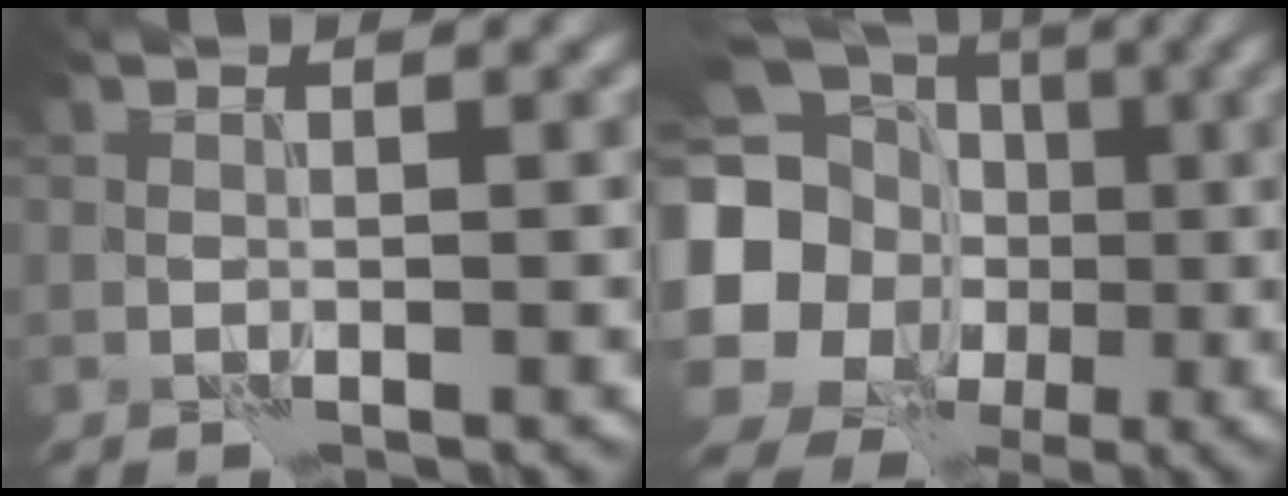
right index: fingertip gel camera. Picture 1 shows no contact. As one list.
[{"total": 18.8, "force": [0.6, 17.5, 6.9], "torque": [-0.182, 0.008, -0.030]}]